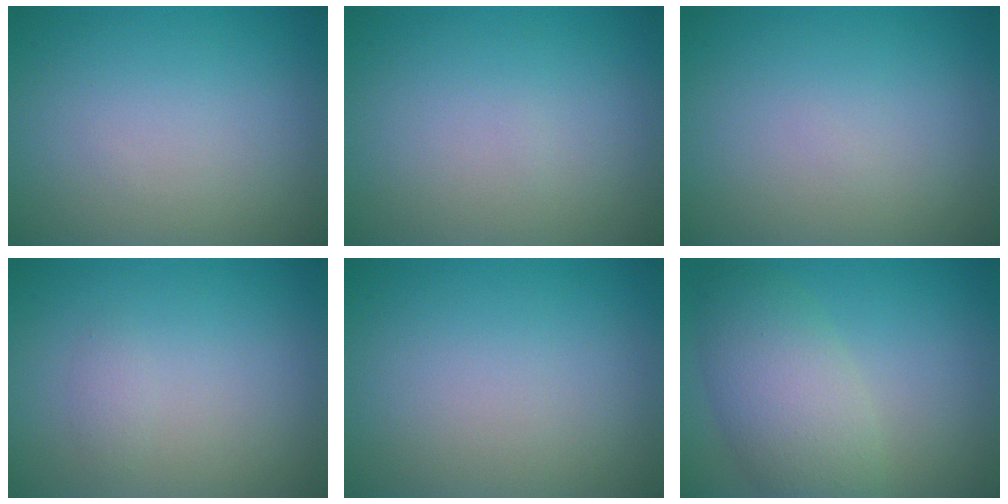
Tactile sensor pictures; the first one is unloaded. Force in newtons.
{"total": 0.0}
{"total": 0.0}
{"total": 0.8, "press": 0.8, "slide": 0.0}
{"total": 0.0}
{"total": 5.9, "press": 5.8, "slide": 0.4}